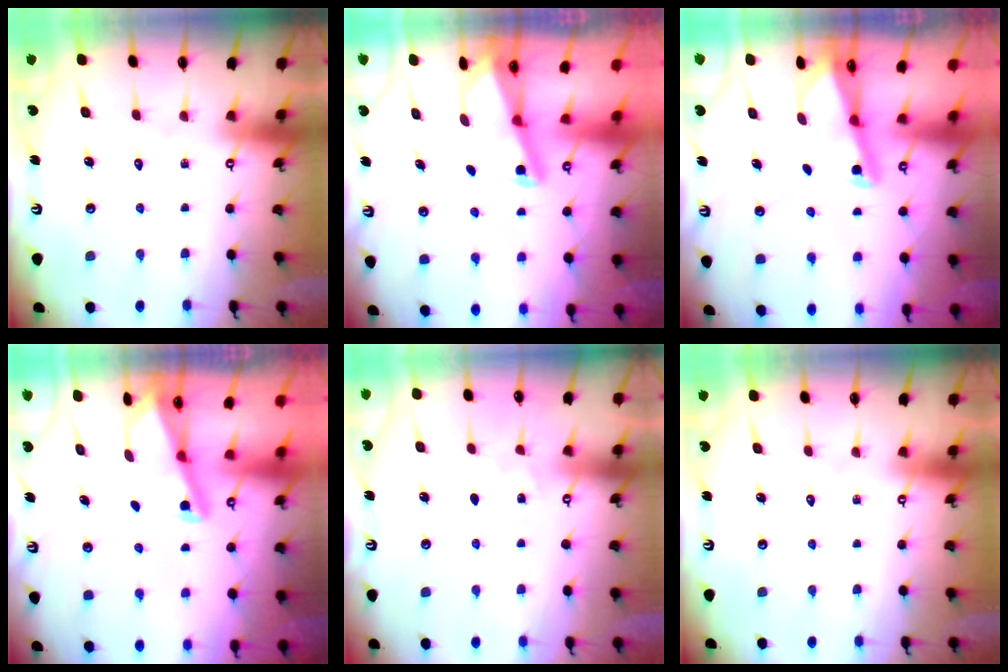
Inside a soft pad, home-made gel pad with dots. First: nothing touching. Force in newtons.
{"total": 2.1, "press": 2.1, "slide": 0.4}
{"total": 2.1, "press": 2.1, "slide": 0.3}
{"total": 2.1, "press": 2.0, "slide": 0.3}
{"total": 2.9, "press": 2.8, "slide": 0.4}
{"total": 0.0}